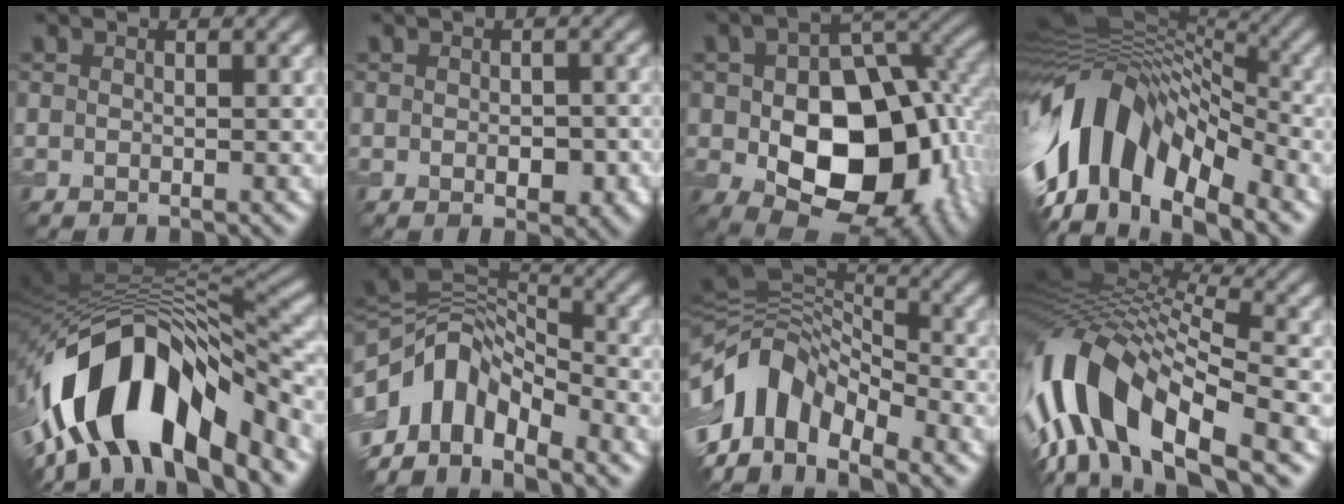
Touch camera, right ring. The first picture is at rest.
{"total": 2.8, "force": [-0.7, 1.5, 2.2], "torque": [-0.027, -0.006, -0.005]}
{"total": 13.9, "force": [-2.3, 8.8, 10.6], "torque": [-0.152, -0.020, -0.035]}
{"total": 14.4, "force": [-3.6, 8.5, 11.1], "torque": [-0.200, 0.023, -0.074]}
{"total": 14.7, "force": [-5.8, 7.0, 11.6], "torque": [-0.194, 0.003, -0.098]}
{"total": 10.0, "force": [-4.6, 5.9, 6.6], "torque": [-0.117, 0.011, -0.095]}
{"total": 10.8, "force": [-4.9, 6.3, 7.2], "torque": [-0.126, 0.007, -0.102]}
{"total": 13.7, "force": [-3.6, 6.2, 11.7], "torque": [-0.224, 0.018, -0.073]}